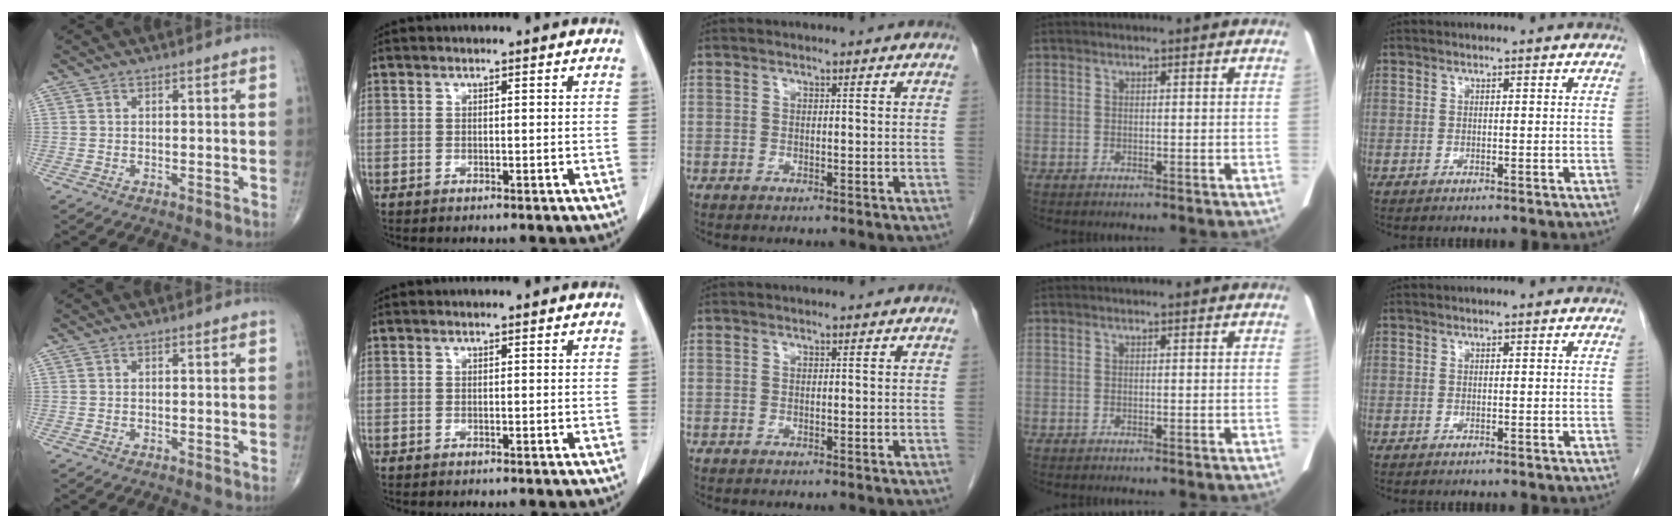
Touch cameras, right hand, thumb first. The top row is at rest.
{}